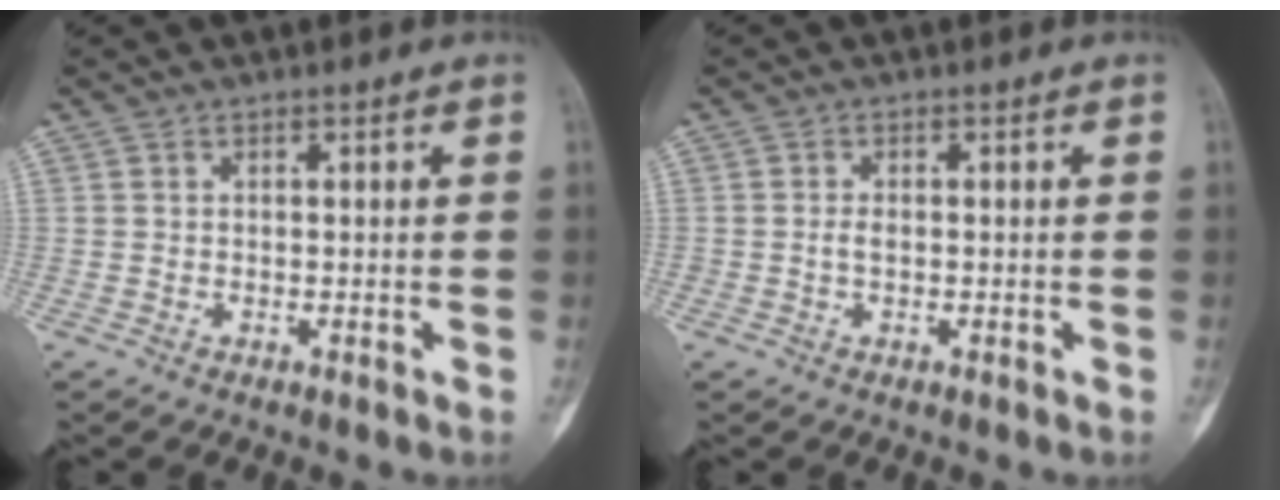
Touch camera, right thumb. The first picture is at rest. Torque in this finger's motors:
{"motor_torque": [0.06, -0.31, 0.26, 0.08, 0.00]}